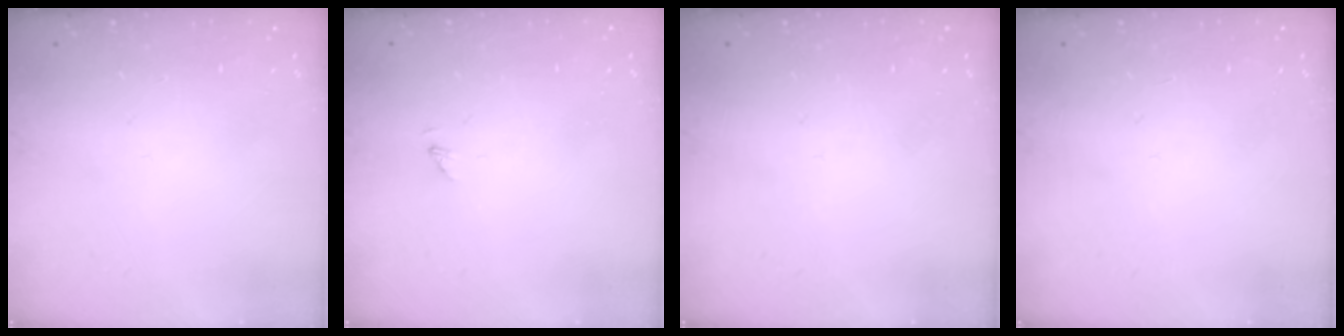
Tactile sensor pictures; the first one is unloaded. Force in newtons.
{"total": 0.9, "press": 0.9, "slide": 0.1}
{"total": 0.0}
{"total": 0.0}